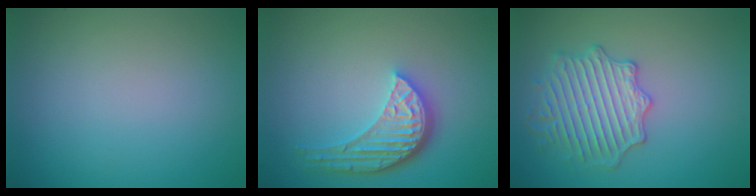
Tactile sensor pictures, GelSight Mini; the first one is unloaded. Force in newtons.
{"total": 5.2, "press": 3.9, "slide": 3.4}
{"total": 3.9, "press": 3.9, "slide": 0.1}